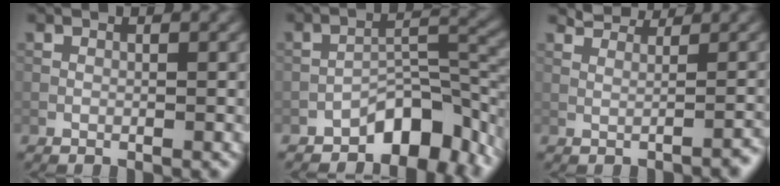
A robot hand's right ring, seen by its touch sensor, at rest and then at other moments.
{"total": 6.8, "force": [-4.6, 2.9, 4.2], "torque": [-0.045, 0.014, -0.075]}
{"total": 2.1, "force": [1.6, 0.7, 1.0], "torque": [-0.014, -0.002, 0.033]}